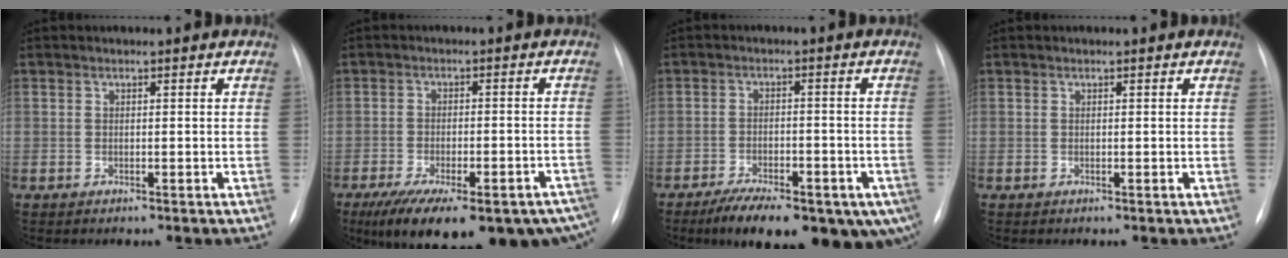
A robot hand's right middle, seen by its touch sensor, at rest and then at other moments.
{"total": 23.4, "force": [-16.8, 7.9, 14.2], "torque": [-0.173, -0.014, -0.213]}
{"total": 18.2, "force": [-11.6, 7.4, 11.9], "torque": [-0.133, 0.000, -0.157]}
{"total": 0.0}